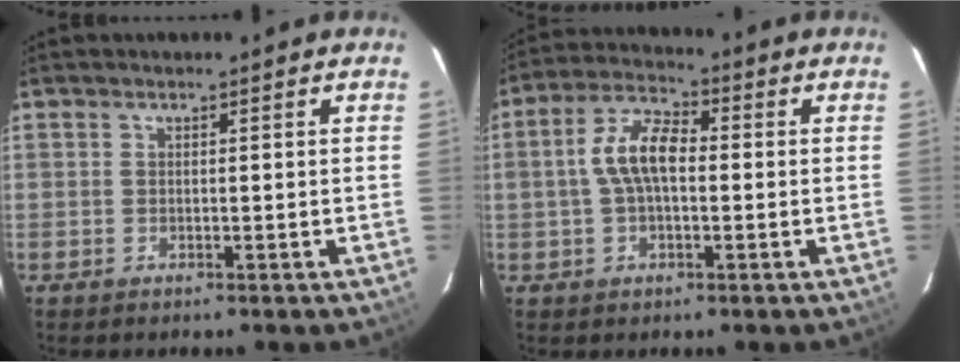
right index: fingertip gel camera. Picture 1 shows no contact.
{"total": 8.4, "force": [-0.1, 4.2, 7.3], "torque": [-0.146, 0.020, -0.003]}